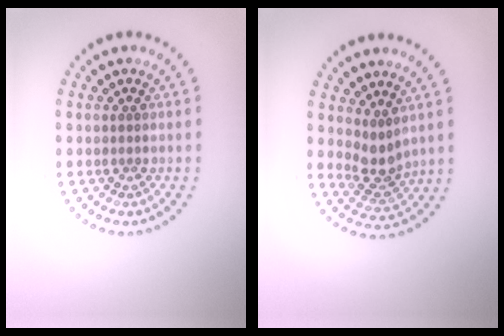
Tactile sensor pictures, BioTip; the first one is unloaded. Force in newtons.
{"total": 2.5, "press": 2.0, "slide": 1.5}